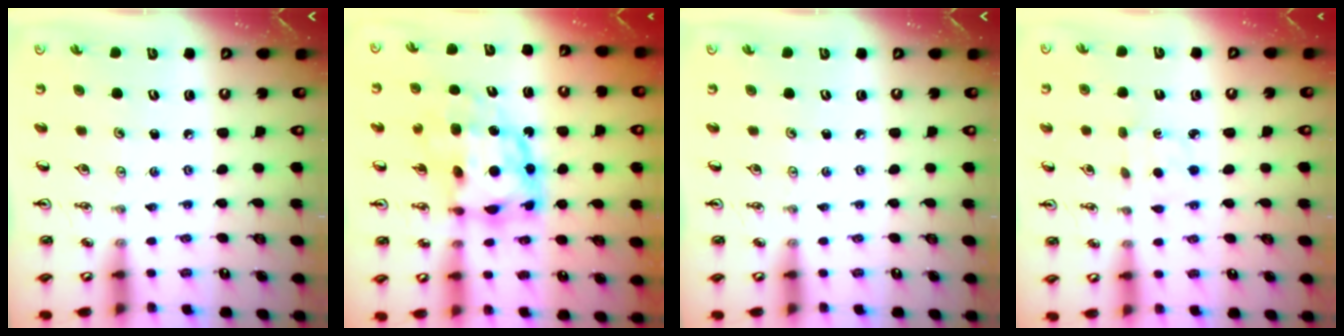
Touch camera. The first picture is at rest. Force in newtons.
{"total": 10.8, "press": 10.7, "slide": 1.0}
{"total": 0.0}
{"total": 1.7, "press": 1.6, "slide": 0.4}